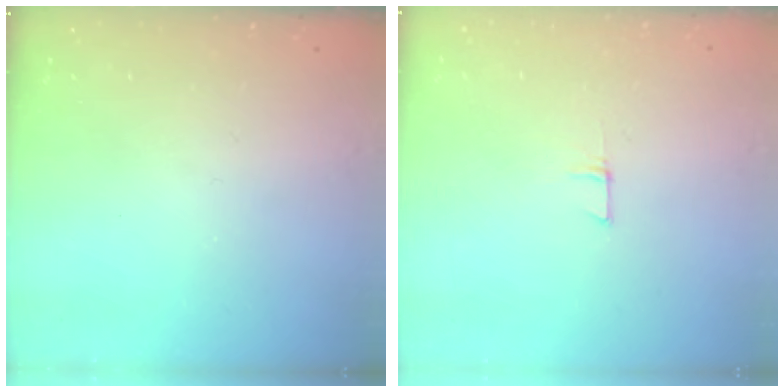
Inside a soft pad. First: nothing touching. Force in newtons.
{"total": 5.6, "press": 5.6, "slide": 0.5}